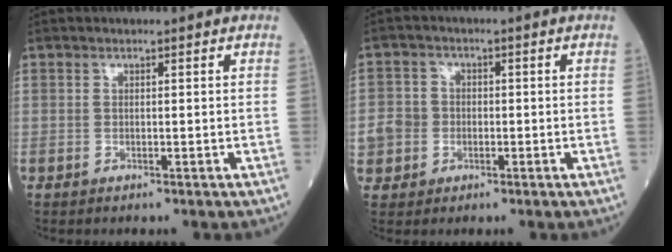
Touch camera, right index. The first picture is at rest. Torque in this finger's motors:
{"motor_torque": [0.09, -0.01, 0.09, 0.04]}